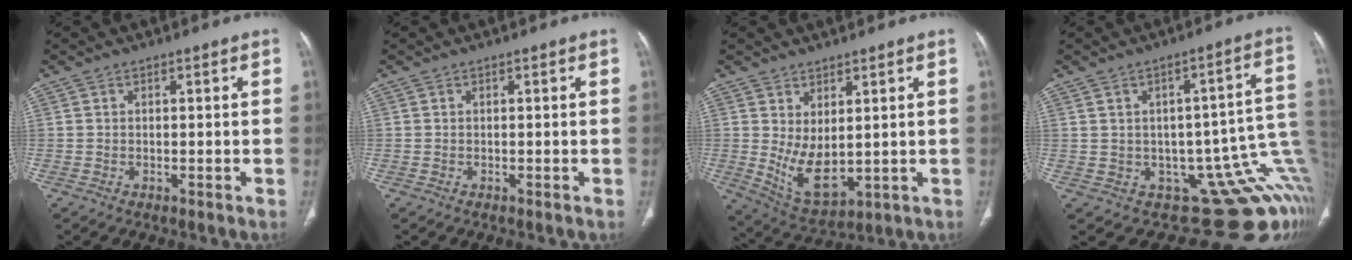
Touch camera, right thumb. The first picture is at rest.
{"total": 0.0}
{"total": 9.0, "force": [1.3, 4.8, 7.5], "torque": [-0.126, -0.027, 0.052]}
{"total": 18.6, "force": [-1.2, 8.4, 16.5], "torque": [-0.171, 0.017, 0.007]}